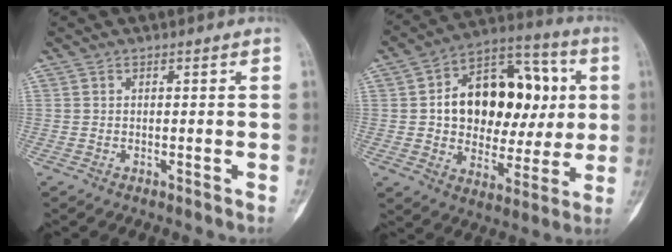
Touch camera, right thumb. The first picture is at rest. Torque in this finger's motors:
{"motor_torque": [0.90, 3.34, 1.48, -0.25, 0.18]}